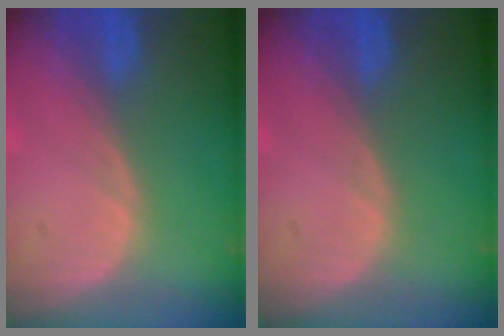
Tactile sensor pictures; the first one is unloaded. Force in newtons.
{"total": 0.0}